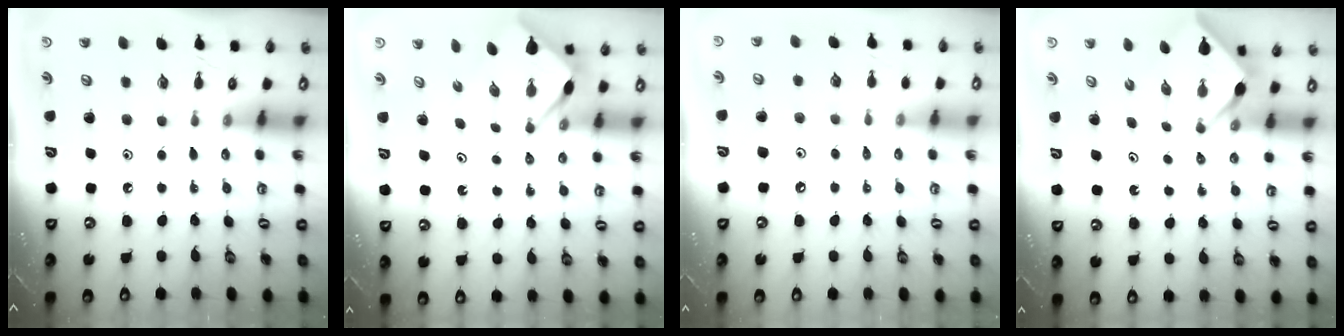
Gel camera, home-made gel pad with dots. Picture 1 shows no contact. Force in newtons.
{"total": 2.9, "press": 2.9, "slide": 0.3}
{"total": 3.0, "press": 2.9, "slide": 0.4}
{"total": 2.3, "press": 2.3, "slide": 0.2}